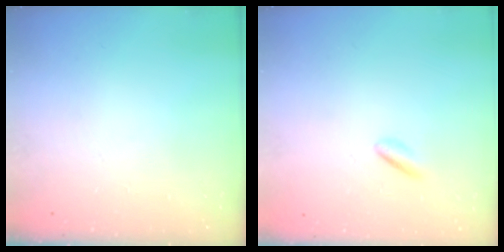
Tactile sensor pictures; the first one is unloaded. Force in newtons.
{"total": 0.6, "press": 0.2, "slide": 0.5}